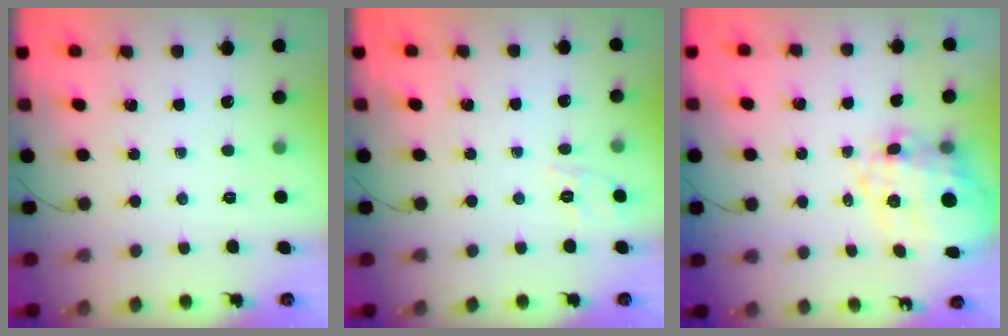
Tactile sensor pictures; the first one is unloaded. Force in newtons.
{"total": 2.0, "press": 0.8, "slide": 1.8}
{"total": 14.6, "press": 14.3, "slide": 3.1}